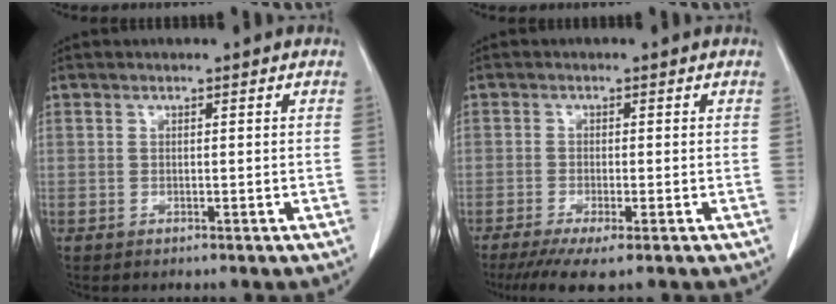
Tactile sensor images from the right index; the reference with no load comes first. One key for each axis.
{"total": 5.6, "fx": -3.8, "fy": 0.5, "fz": 4.1, "tx": -0.064, "ty": -0.014, "tz": -0.061}